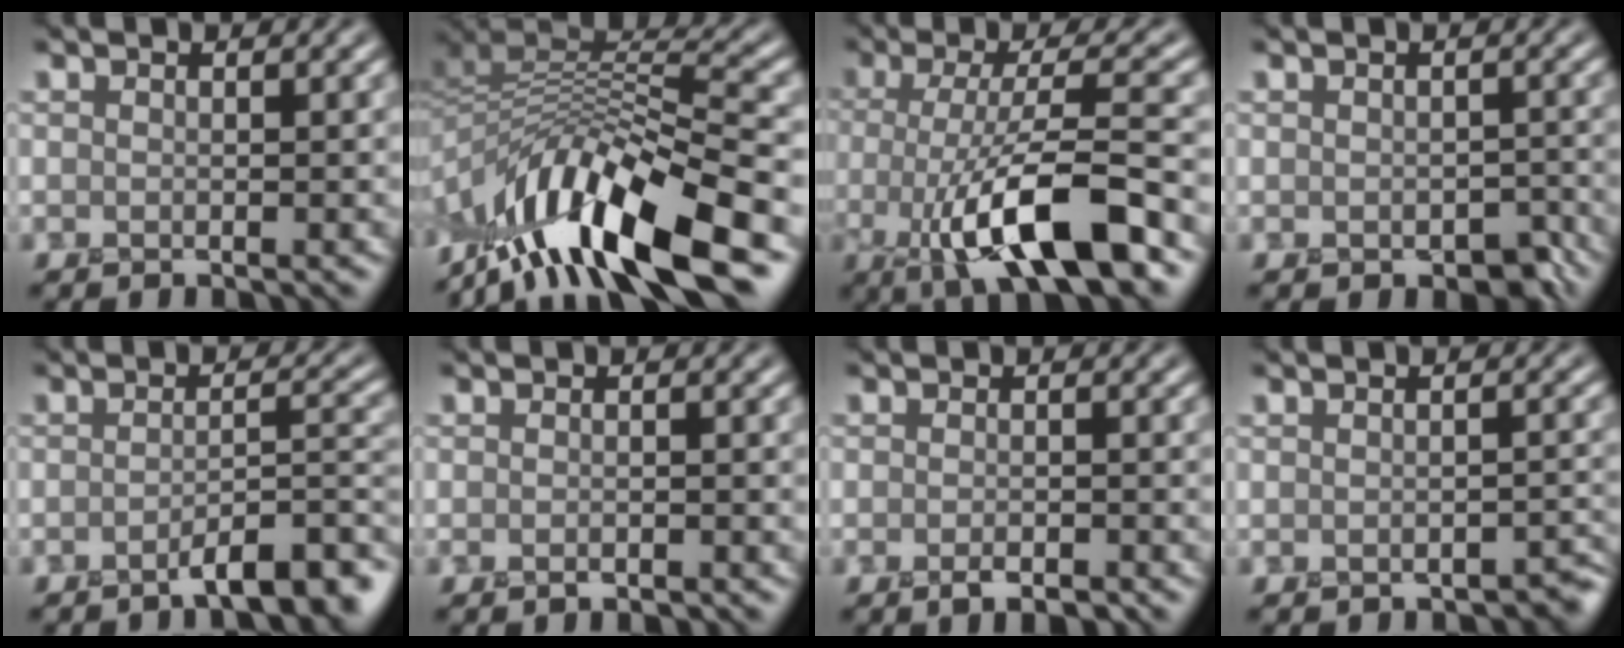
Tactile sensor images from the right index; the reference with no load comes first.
{"total": 11.7, "force": [-6.3, 3.9, 9.0], "torque": [-0.168, 0.011, -0.108]}
{"total": 9.9, "force": [-4.3, 2.5, 8.5], "torque": [-0.143, 0.002, -0.073]}
{"total": 2.2, "force": [-1.3, 1.4, 1.2], "torque": [-0.015, -0.008, -0.010]}
{"total": 4.9, "force": [-3.2, 1.0, 3.5], "torque": [-0.040, 0.010, -0.050]}
{"total": 0.9, "force": [-0.7, 0.2, 0.3], "torque": [-0.006, -0.003, -0.012]}
{"total": 1.8, "force": [-1.3, 0.5, 1.1], "torque": [-0.016, -0.004, -0.020]}
{"total": 1.6, "force": [-1.4, 0.6, 0.6], "torque": [-0.007, -0.003, -0.010]}